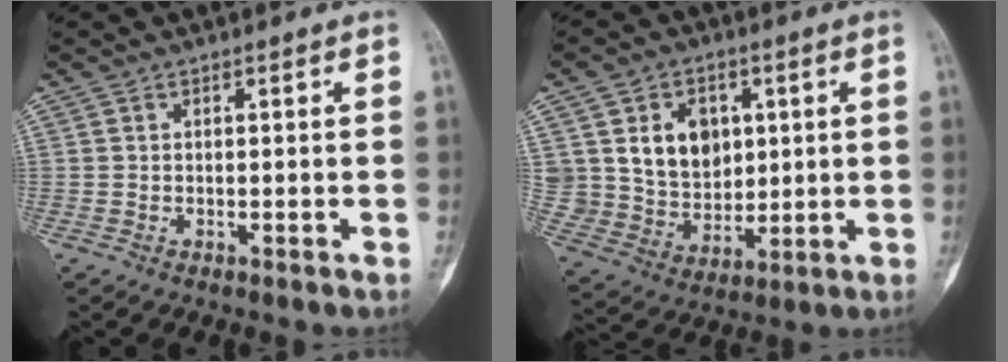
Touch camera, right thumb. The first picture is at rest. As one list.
[{"total": 13.0, "force": [3.6, 10.2, 7.1], "torque": [-0.076, -0.018, 0.079]}]